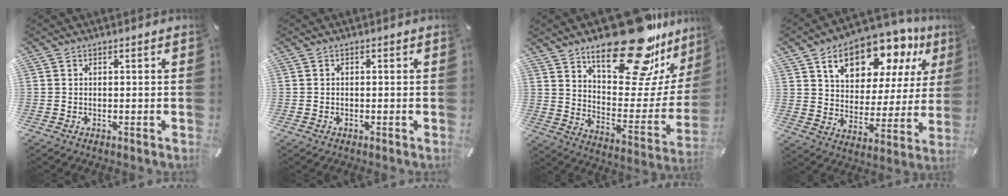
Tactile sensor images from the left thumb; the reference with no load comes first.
{"total": 0.6, "force": [-0.2, 0.5, 0.2], "torque": [-0.002, 0.004, -0.005]}
{"total": 27.6, "force": [20.0, 10.9, 15.6], "torque": [-0.210, -0.141, 0.330]}
{"total": 16.9, "force": [11.1, 9.6, 8.3], "torque": [-0.136, -0.066, 0.191]}